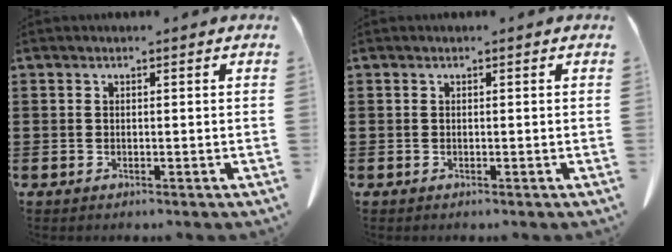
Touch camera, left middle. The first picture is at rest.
{"total": 0.0}